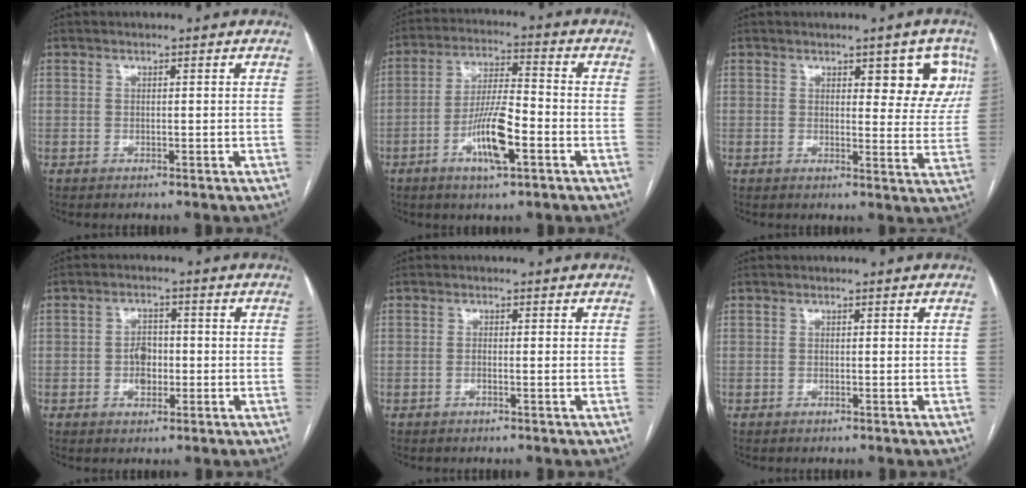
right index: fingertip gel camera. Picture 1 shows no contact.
{"total": 9.9, "force": [-3.9, 1.8, 8.9], "torque": [-0.170, 0.000, -0.070]}
{"total": 7.7, "force": [3.5, 3.2, 6.0], "torque": [-0.051, 0.006, 0.040]}
{"total": 3.8, "force": [-0.7, 2.6, 2.7], "torque": [-0.046, 0.006, -0.012]}
{"total": 1.0, "force": [-0.3, 0.0, 0.9], "torque": [-0.016, 0.001, -0.005]}
{"total": 0.0}